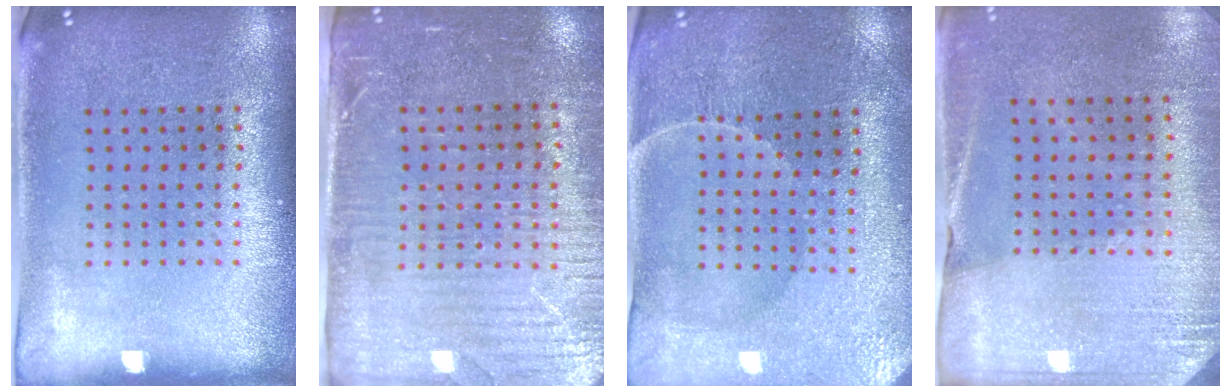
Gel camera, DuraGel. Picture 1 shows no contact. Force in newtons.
{"total": 3.5, "press": 3.1, "slide": 1.5}
{"total": 1.0, "press": 0.9, "slide": 0.3}
{"total": 2.6, "press": 2.5, "slide": 0.8}